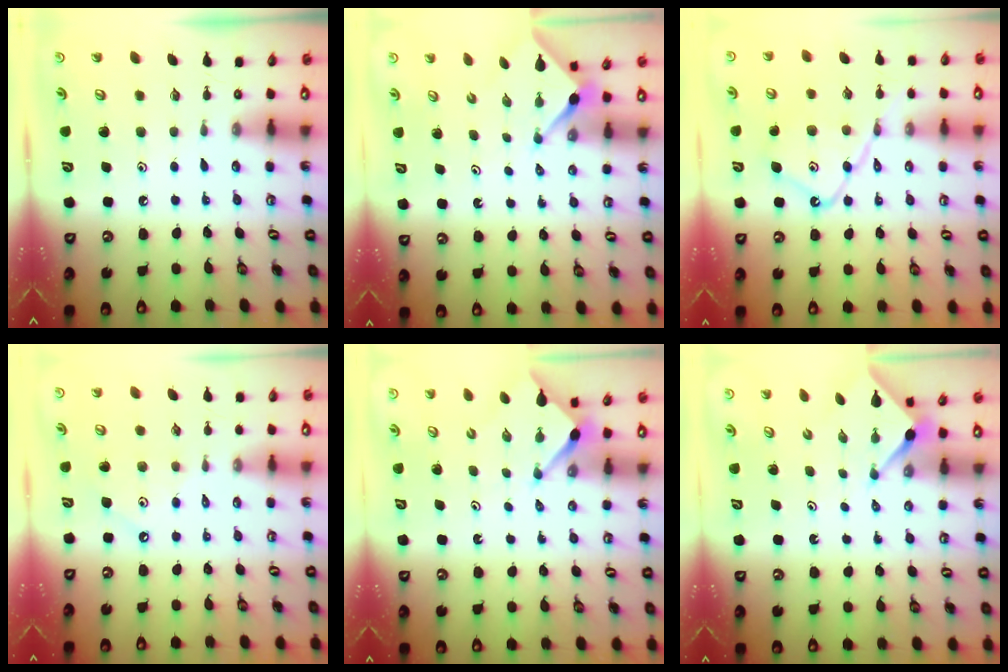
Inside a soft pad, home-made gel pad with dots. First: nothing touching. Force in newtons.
{"total": 2.5, "press": 2.4, "slide": 0.3}
{"total": 13.2, "press": 13.2, "slide": 1.3}
{"total": 2.4, "press": 2.3, "slide": 0.5}
{"total": 4.0, "press": 4.0, "slide": 0.4}
{"total": 2.6, "press": 2.6, "slide": 0.3}